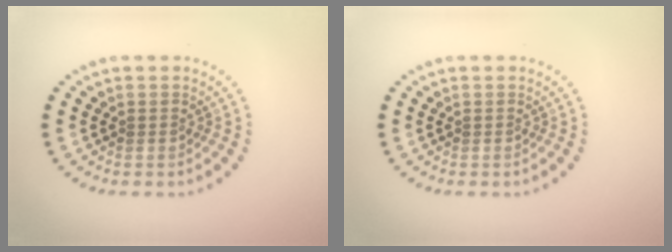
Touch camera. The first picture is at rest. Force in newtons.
{"total": 0.0}